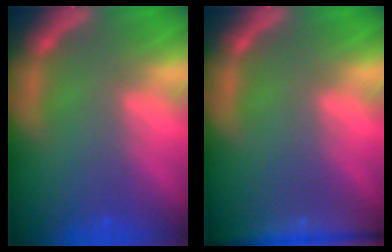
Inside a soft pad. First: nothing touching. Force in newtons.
{"total": 6.5}